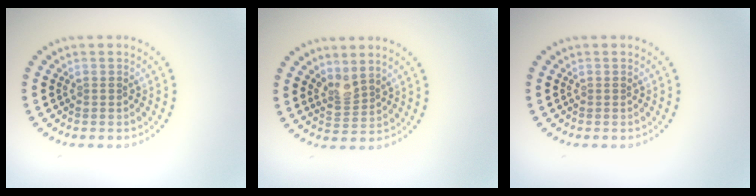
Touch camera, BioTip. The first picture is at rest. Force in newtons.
{"total": 2.0, "press": 1.5, "slide": 1.3}
{"total": 0.0}